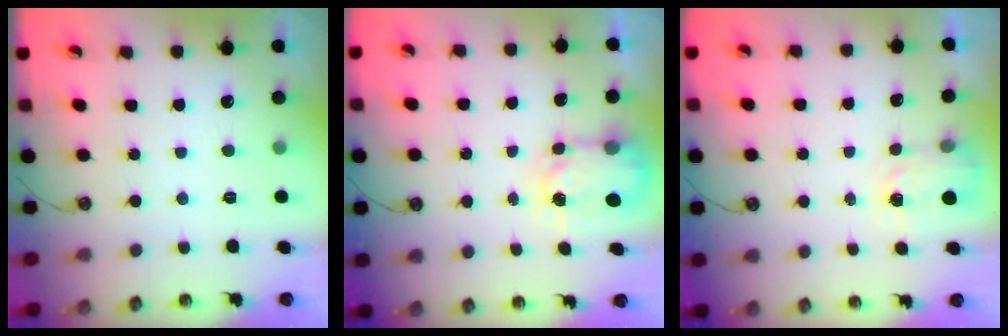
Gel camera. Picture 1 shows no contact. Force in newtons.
{"total": 5.4, "press": 5.4, "slide": 0.4}
{"total": 2.6, "press": 2.6, "slide": 0.4}